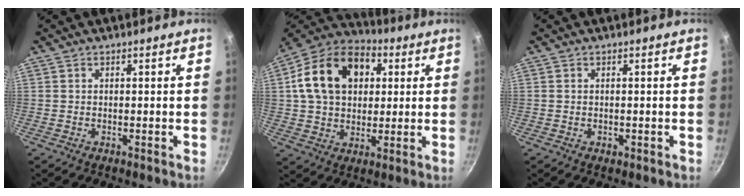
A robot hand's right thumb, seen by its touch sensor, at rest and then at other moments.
{"total": 18.6, "force": [4.4, 13.5, 12.0], "torque": [-0.182, 0.020, 0.062]}
{"total": 0.7, "force": [-0.2, 0.5, 0.5], "torque": [-0.005, 0.000, -0.003]}